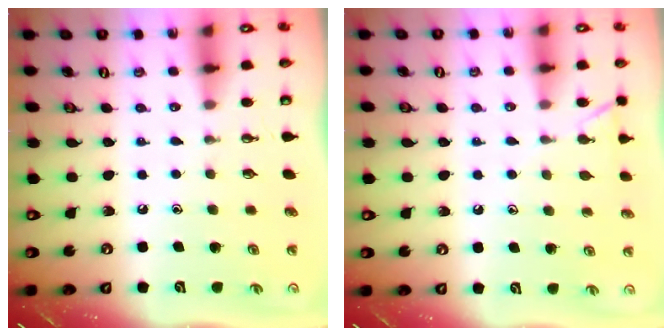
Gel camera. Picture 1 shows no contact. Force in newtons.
{"total": 4.9, "press": 4.9, "slide": 0.4}